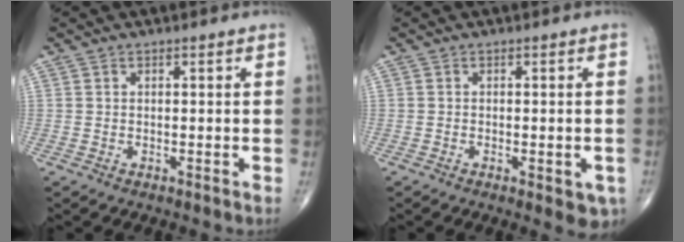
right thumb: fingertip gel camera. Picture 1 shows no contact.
{"total": 4.5, "force": [-1.7, 1.6, 3.8], "torque": [-0.034, -0.006, -0.018]}